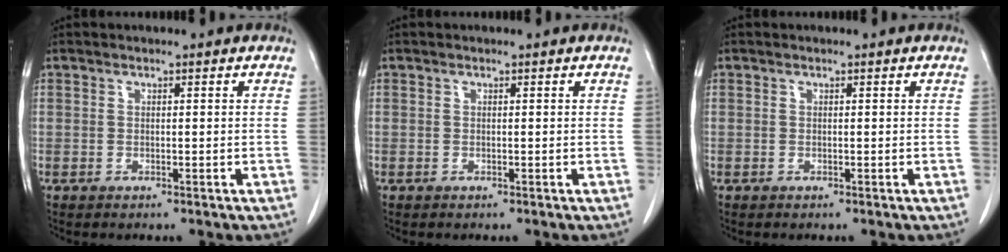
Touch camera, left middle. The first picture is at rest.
{"total": 0.0}
{"total": 0.0}